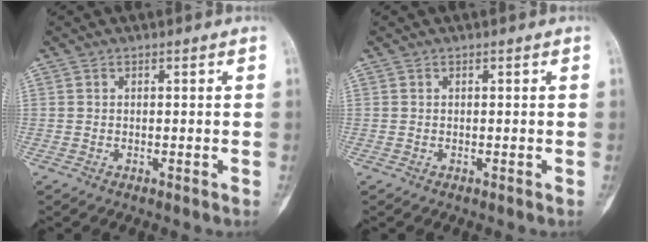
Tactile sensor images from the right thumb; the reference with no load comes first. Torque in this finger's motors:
{"motor_torque": [0.08, 0.06, 0.00, 0.00, 0.02]}